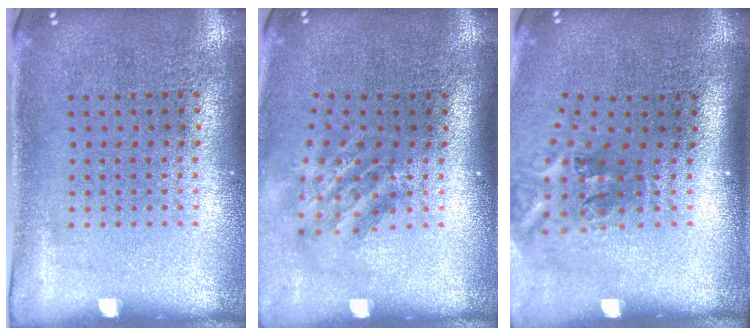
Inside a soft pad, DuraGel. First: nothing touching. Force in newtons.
{"total": 1.9, "press": 1.3, "slide": 1.3}
{"total": 2.3, "press": 1.4, "slide": 1.8}